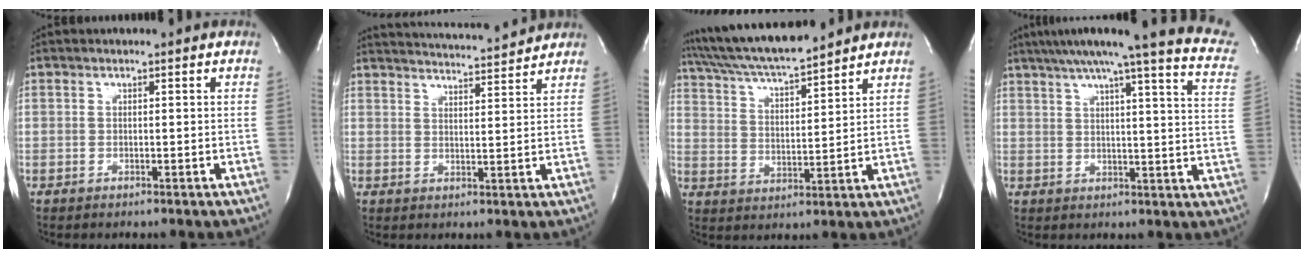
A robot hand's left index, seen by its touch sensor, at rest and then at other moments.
{"total": 13.1, "force": [12.8, 0.2, 3.1], "torque": [-0.054, -0.003, 0.174]}
{"total": 14.8, "force": [13.5, 1.2, 6.0], "torque": [-0.118, 0.016, 0.234]}
{"total": 20.7, "force": [16.3, 0.6, 12.7], "torque": [-0.182, -0.026, 0.188]}